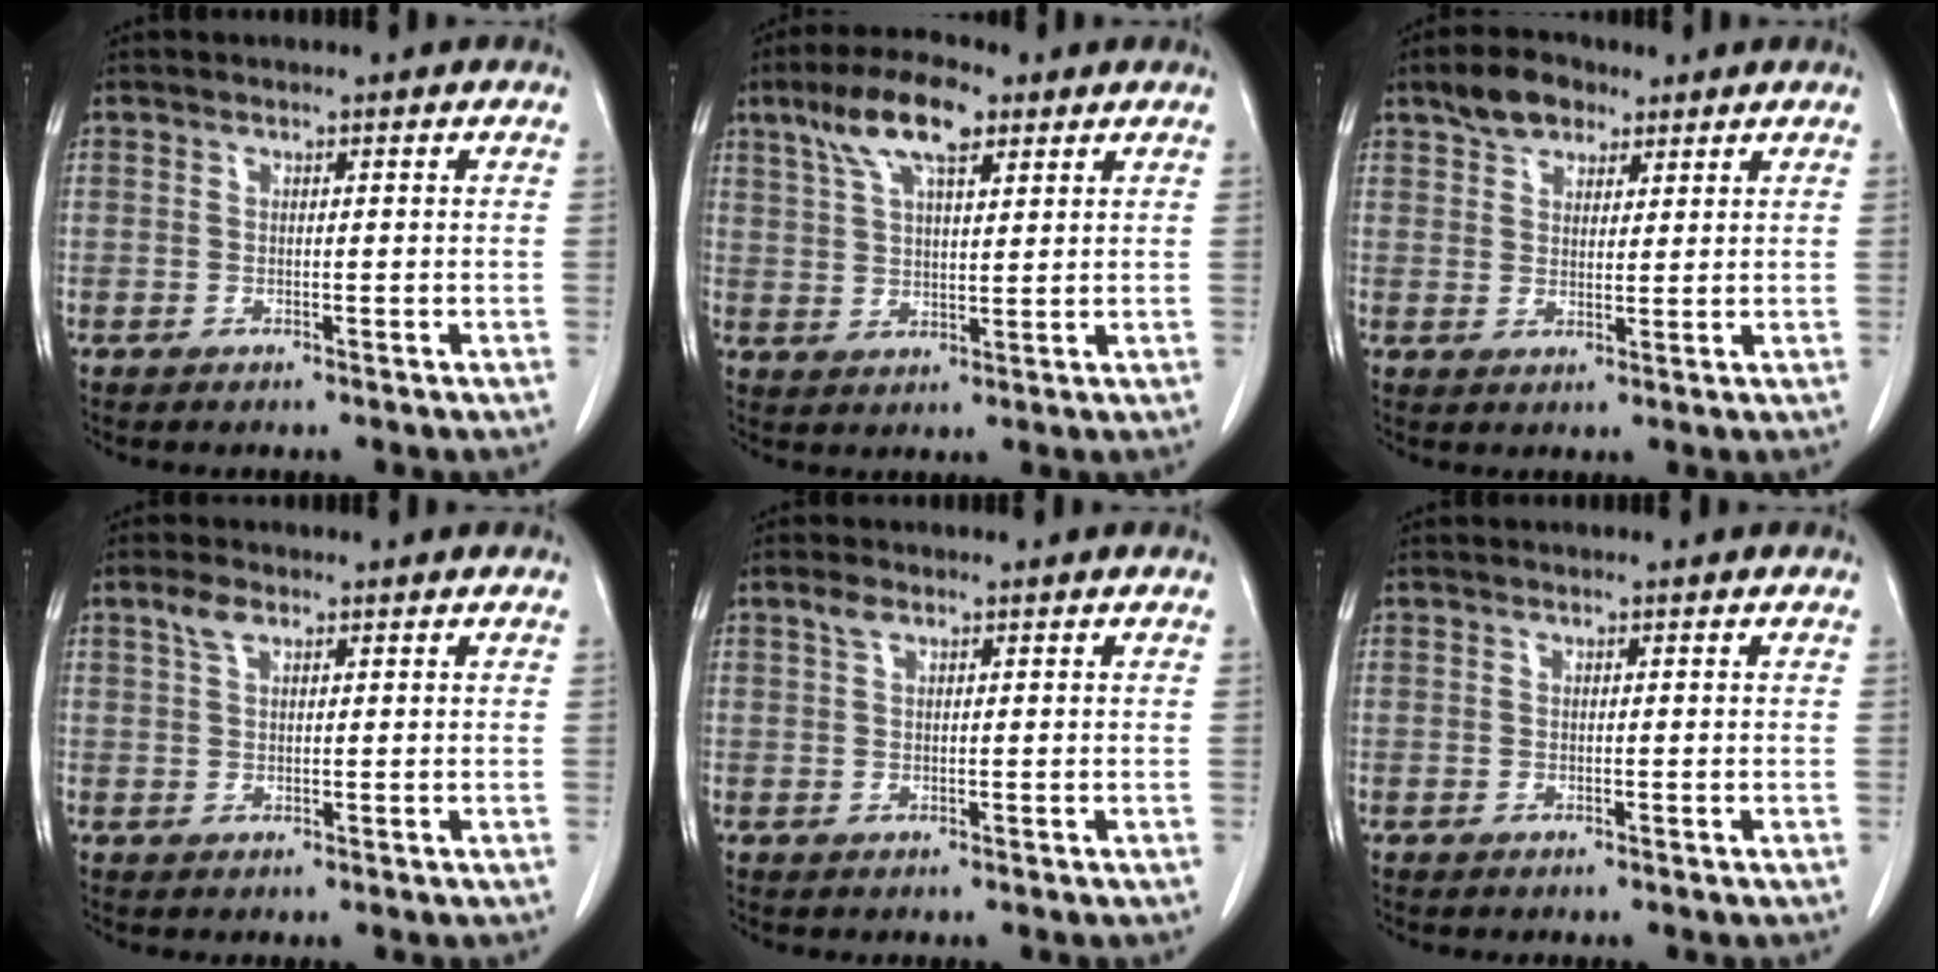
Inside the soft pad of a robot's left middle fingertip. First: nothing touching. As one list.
[{"total": 9.3, "force": [5.4, 2.8, 7.0], "torque": [-0.136, 0.020, 0.099]}, {"total": 5.5, "force": [3.7, 3.2, 2.5], "torque": [-0.045, 0.015, 0.068]}, {"total": 2.1, "force": [1.3, 1.0, 1.4], "torque": [-0.033, 0.010, 0.029]}, {"total": 1.3, "force": [0.8, 0.5, 0.8], "torque": [-0.020, 0.010, 0.016]}, {"total": 0.0}]